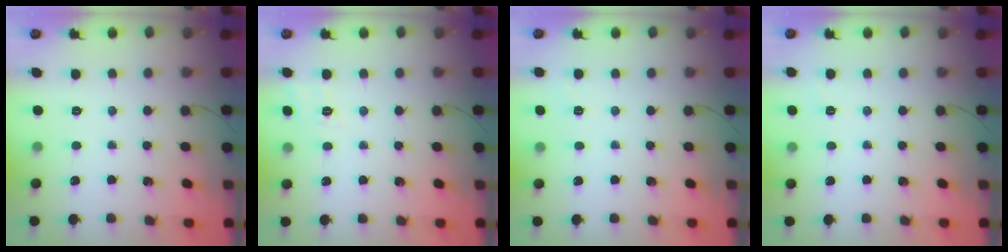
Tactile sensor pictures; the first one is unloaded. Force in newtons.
{"total": 2.4, "press": 1.3, "slide": 2.1}
{"total": 3.6, "press": 3.3, "slide": 1.3}
{"total": 3.6, "press": 3.3, "slide": 1.3}